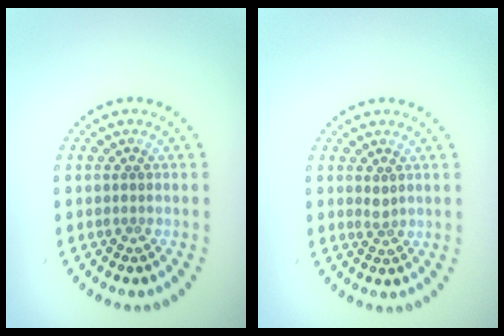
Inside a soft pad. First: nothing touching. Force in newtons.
{"total": 1.0, "press": 0.7, "slide": 0.7}